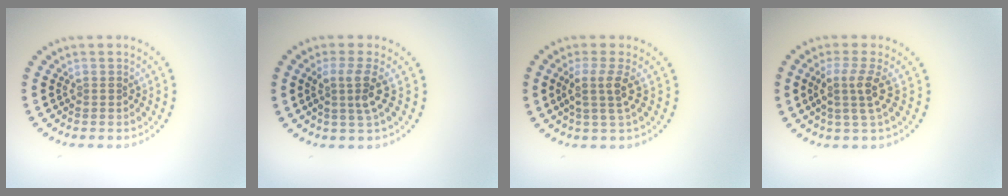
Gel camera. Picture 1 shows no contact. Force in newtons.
{"total": 2.6, "press": 2.0, "slide": 1.7}
{"total": 2.6, "press": 1.9, "slide": 1.7}
{"total": 2.8, "press": 2.1, "slide": 1.8}